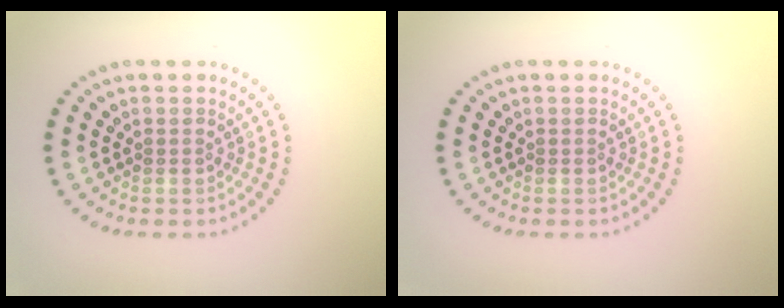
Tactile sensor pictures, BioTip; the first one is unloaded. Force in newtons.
{"total": 0.0}